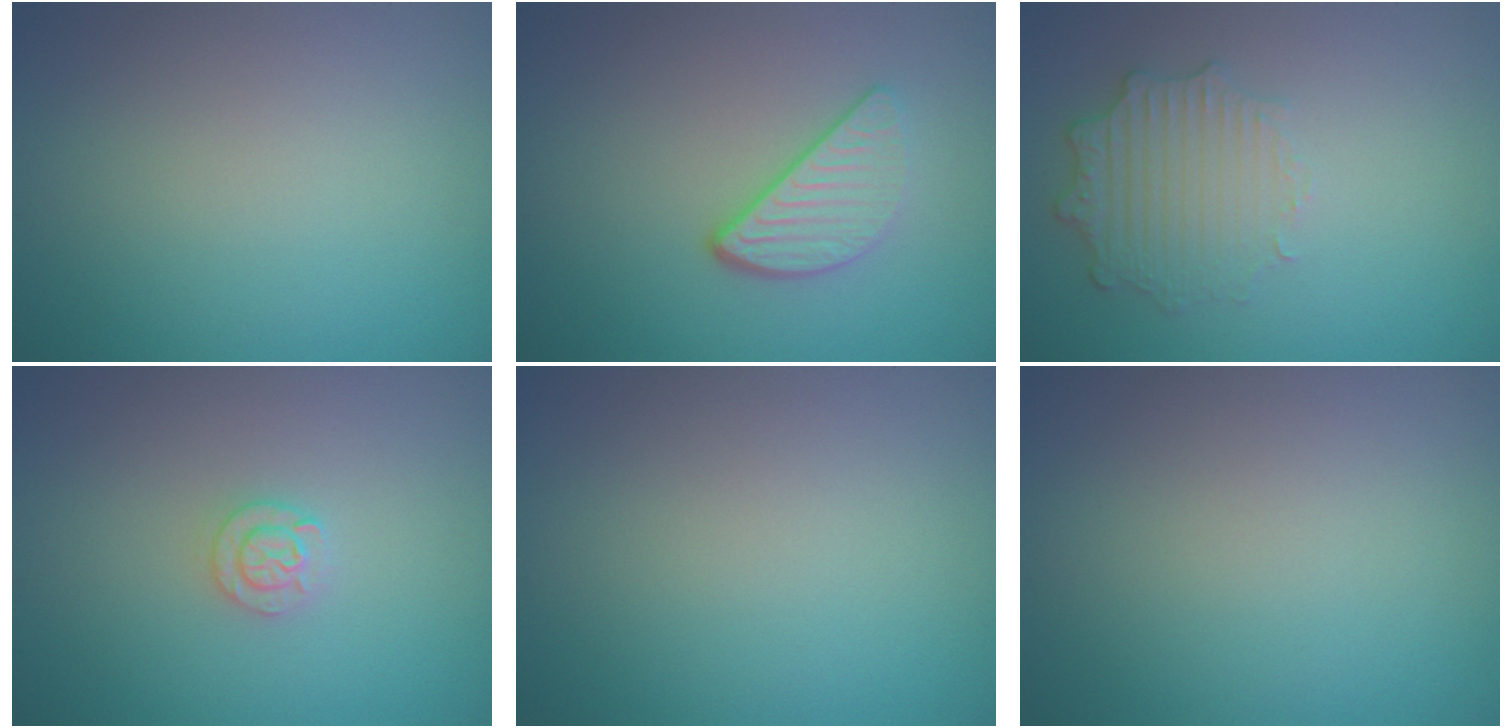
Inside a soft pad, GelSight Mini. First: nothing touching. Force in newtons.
{"total": 3.1, "press": 2.4, "slide": 1.9}
{"total": 2.9, "press": 2.4, "slide": 1.6}
{"total": 1.7, "press": 1.7, "slide": 0.3}
{"total": 0.0}
{"total": 0.0}